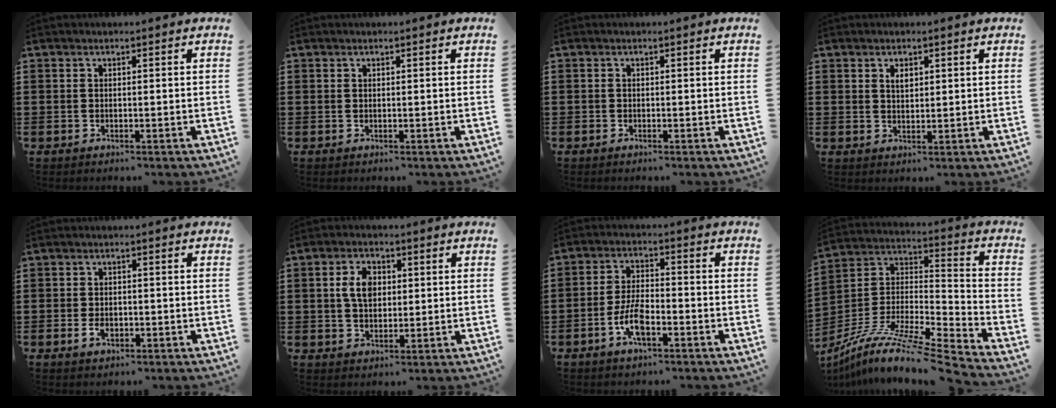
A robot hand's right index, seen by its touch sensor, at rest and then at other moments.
{"total": 0.0}
{"total": 0.5, "force": [-0.5, 0.0, 0.0], "torque": [0.000, -0.001, -0.011]}
{"total": 1.8, "force": [0.9, 1.0, 1.2], "torque": [-0.026, 0.004, 0.016]}
{"total": 2.2, "force": [-1.0, 1.2, 1.5], "torque": [-0.030, -0.001, -0.019]}
{"total": 5.3, "force": [0.7, 3.5, 3.8], "torque": [-0.092, 0.013, 0.008]}
{"total": 6.2, "force": [-2.7, 2.5, 5.0], "torque": [-0.115, -0.001, -0.056]}
{"total": 10.5, "force": [-8.4, 0.4, 6.3], "torque": [-0.115, -0.003, -0.166]}